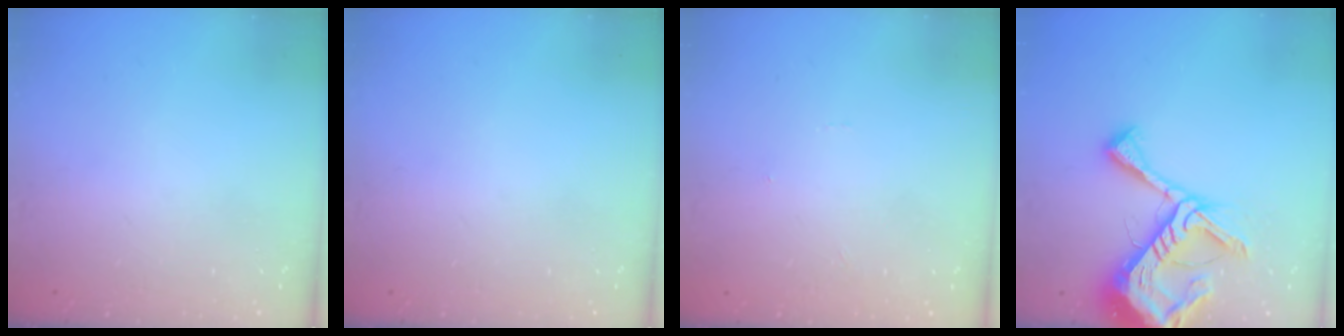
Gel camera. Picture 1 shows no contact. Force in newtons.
{"total": 0.0}
{"total": 0.0}
{"total": 17.4, "press": 17.3, "slide": 1.6}